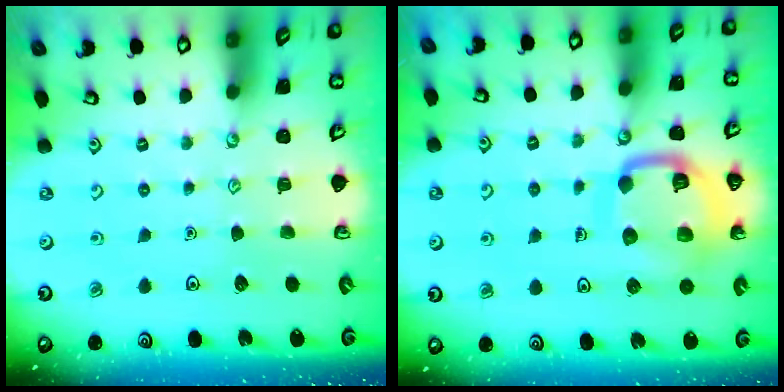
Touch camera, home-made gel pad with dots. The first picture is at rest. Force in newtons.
{"total": 14.1, "press": 14.0, "slide": 1.4}